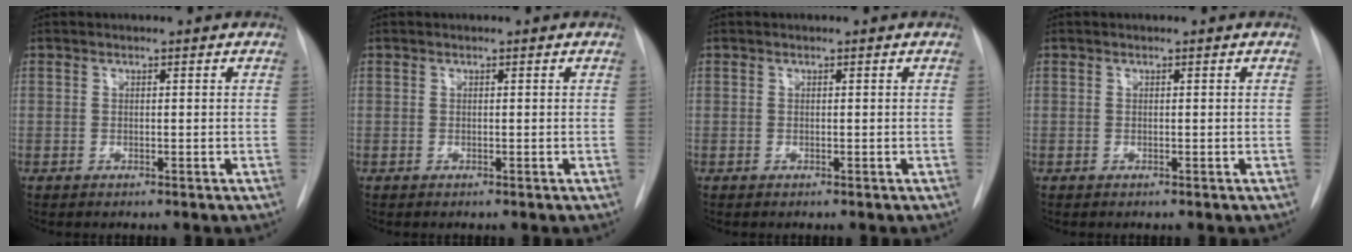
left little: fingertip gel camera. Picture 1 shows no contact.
{"total": 0.0}
{"total": 0.0}
{"total": 0.0}